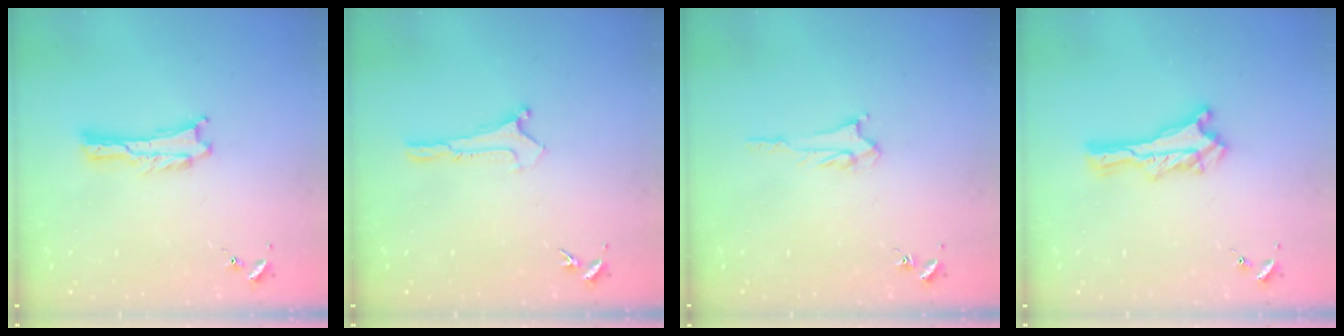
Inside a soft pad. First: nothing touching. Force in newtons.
{"total": 0.0}
{"total": 2.6, "press": 2.6, "slide": 0.3}
{"total": 0.6, "press": 0.5, "slide": 0.2}